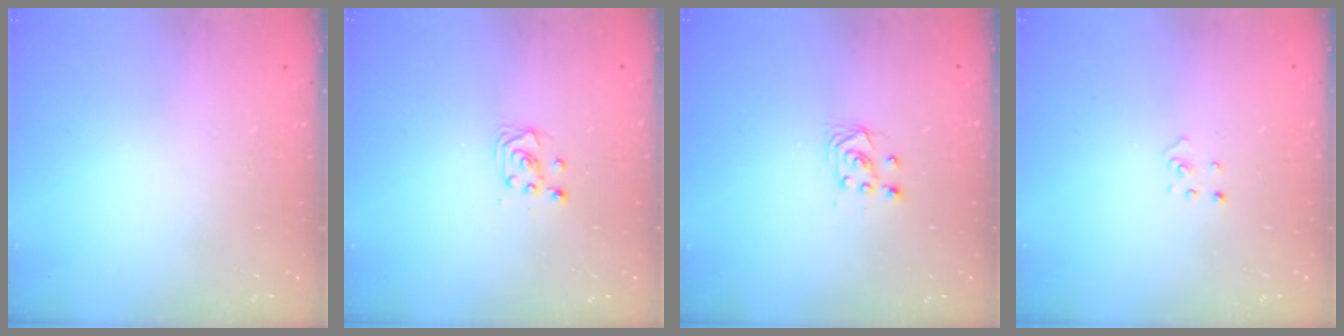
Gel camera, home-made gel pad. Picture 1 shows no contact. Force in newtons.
{"total": 2.9, "press": 2.9, "slide": 0.4}
{"total": 2.9, "press": 2.7, "slide": 1.0}
{"total": 1.9, "press": 1.9, "slide": 0.1}